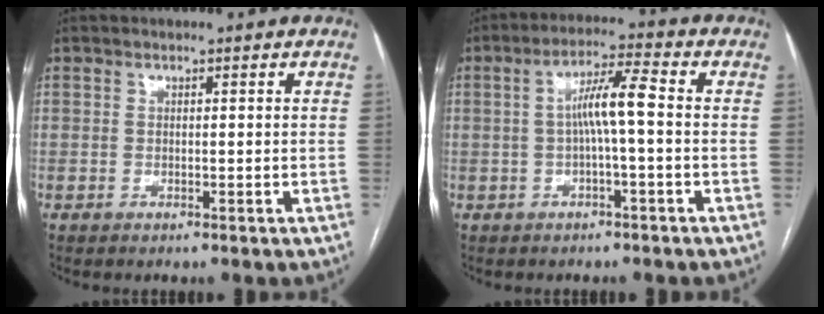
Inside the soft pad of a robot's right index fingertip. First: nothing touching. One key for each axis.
{"total": 6.1, "fx": -0.1, "fy": 0.2, "fz": 6.1, "tx": -0.112, "ty": 0.018, "tz": -0.002}